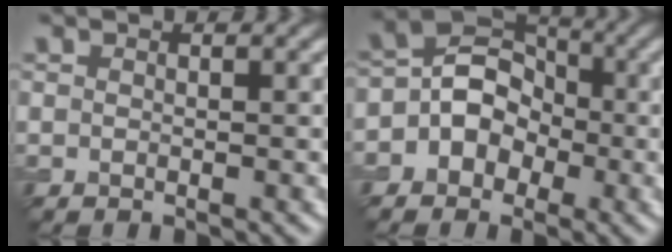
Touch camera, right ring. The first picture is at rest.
{"total": 5.8, "force": [-0.9, 5.0, 2.7], "torque": [-0.011, 0.022, -0.037]}